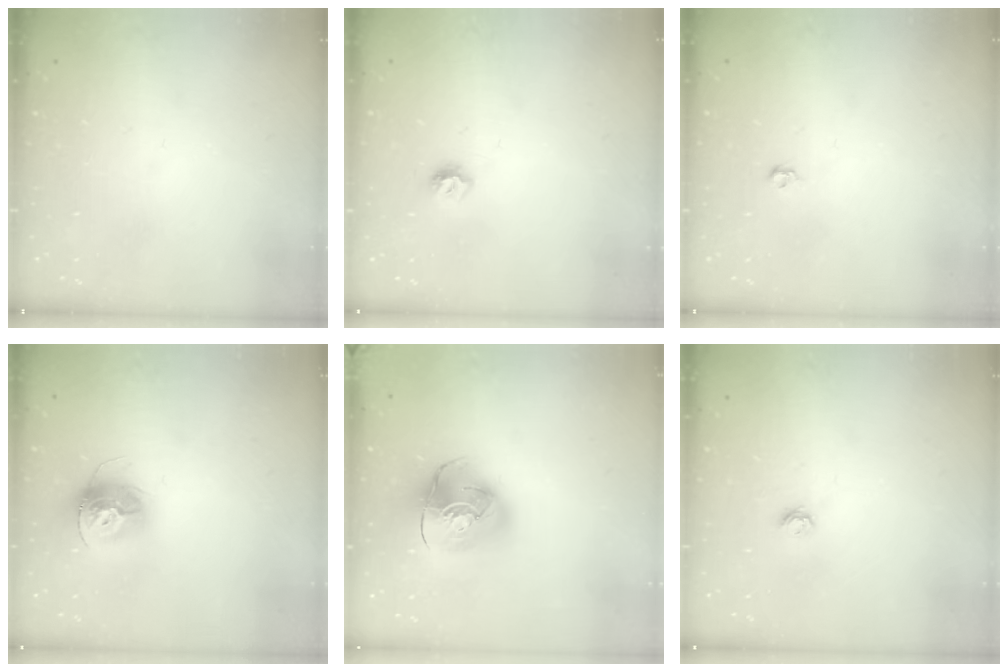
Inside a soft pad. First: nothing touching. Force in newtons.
{"total": 6.5, "press": 6.5, "slide": 0.8}
{"total": 3.9, "press": 3.8, "slide": 0.8}
{"total": 12.7, "press": 12.7, "slide": 1.0}
{"total": 14.6, "press": 14.4, "slide": 2.1}
{"total": 3.8, "press": 3.8, "slide": 0.5}